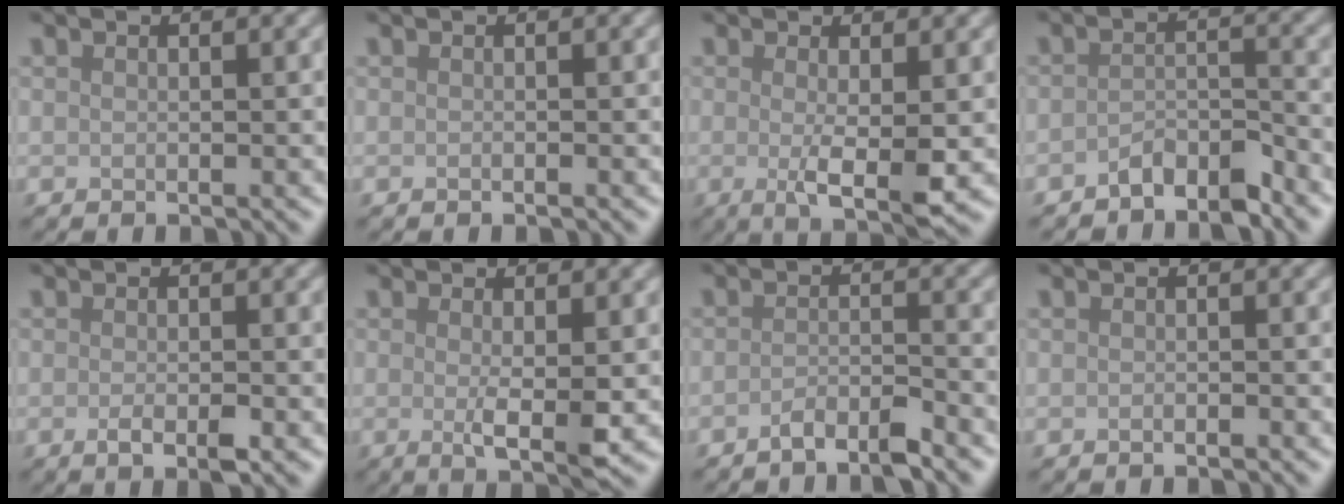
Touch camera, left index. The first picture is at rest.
{"total": 0.0}
{"total": 3.8, "force": [-0.4, 0.6, 3.7], "torque": [-0.066, -0.011, -0.004]}
{"total": 3.0, "force": [-2.5, 1.0, 1.4], "torque": [-0.021, 0.011, -0.048]}
{"total": 2.1, "force": [-0.8, 0.6, 1.9], "torque": [-0.033, -0.006, -0.014]}
{"total": 3.0, "force": [0.0, 0.4, 3.0], "torque": [-0.052, -0.010, 0.001]}
{"total": 2.8, "force": [-2.1, 0.5, 1.7], "torque": [-0.025, 0.004, -0.045]}
{"total": 0.6, "force": [-0.4, 0.1, 0.4], "torque": [-0.006, 0.000, -0.005]}